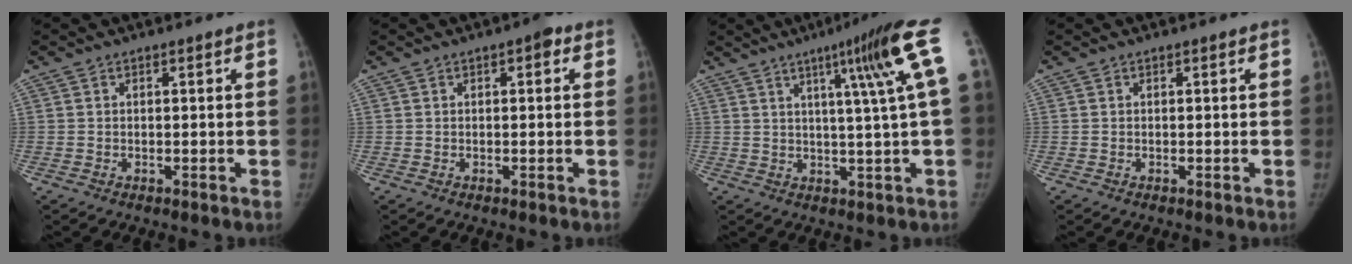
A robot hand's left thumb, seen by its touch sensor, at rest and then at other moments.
{"total": 1.8, "force": [0.5, 0.8, 1.5], "torque": [-0.014, 0.004, 0.000]}
{"total": 13.1, "force": [4.4, -0.6, 12.3], "torque": [-0.167, 0.001, 0.058]}
{"total": 0.0}